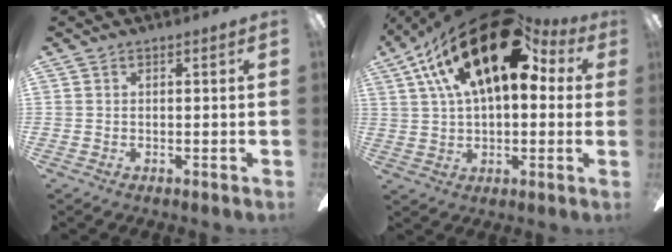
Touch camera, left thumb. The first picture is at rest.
{"total": 24.7, "force": [12.0, 11.8, 18.0], "torque": [-0.319, -0.044, 0.196]}